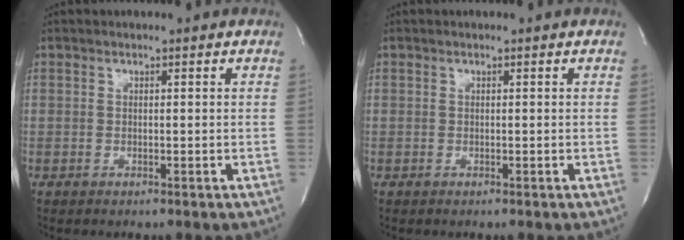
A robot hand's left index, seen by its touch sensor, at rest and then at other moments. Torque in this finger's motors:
{"motor_torque": [0.00, 0.00, 0.00, 0.00]}